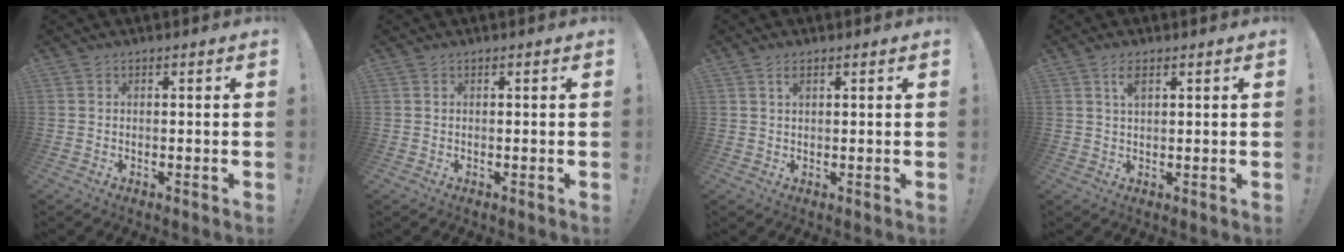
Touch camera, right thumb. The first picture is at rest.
{"total": 0.0}
{"total": 1.9, "force": [1.2, 0.5, 1.4], "torque": [-0.014, -0.006, 0.018]}
{"total": 3.4, "force": [1.9, 1.1, 2.6], "torque": [-0.040, -0.005, 0.031]}